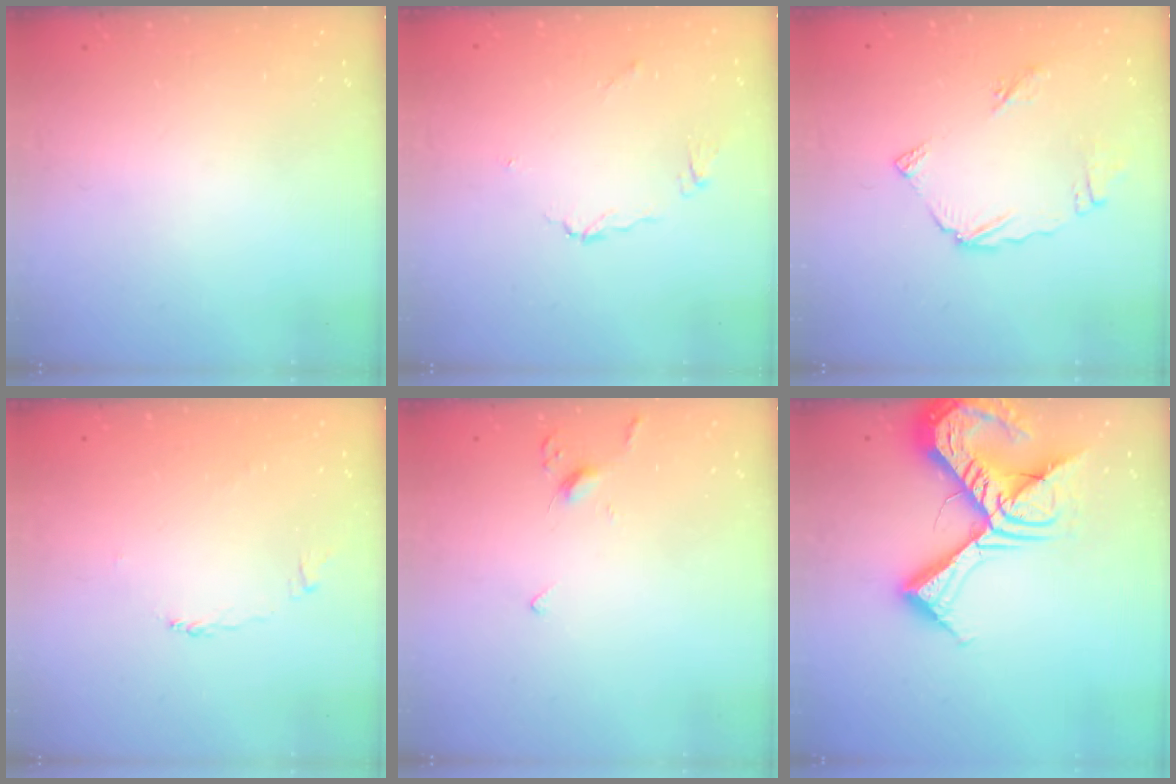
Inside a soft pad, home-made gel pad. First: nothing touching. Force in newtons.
{"total": 4.2, "press": 4.2, "slide": 0.7}
{"total": 8.2, "press": 8.1, "slide": 0.9}
{"total": 2.2, "press": 2.1, "slide": 0.4}
{"total": 3.3, "press": 3.2, "slide": 0.9}
{"total": 19.8, "press": 19.7, "slide": 2.3}